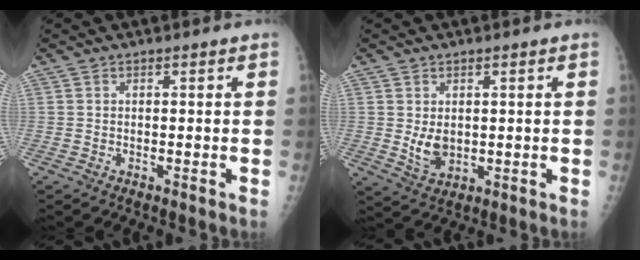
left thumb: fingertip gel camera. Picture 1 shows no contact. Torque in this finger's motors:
{"motor_torque": [0.25, 0.43, 0.48, -0.32, 0.01]}